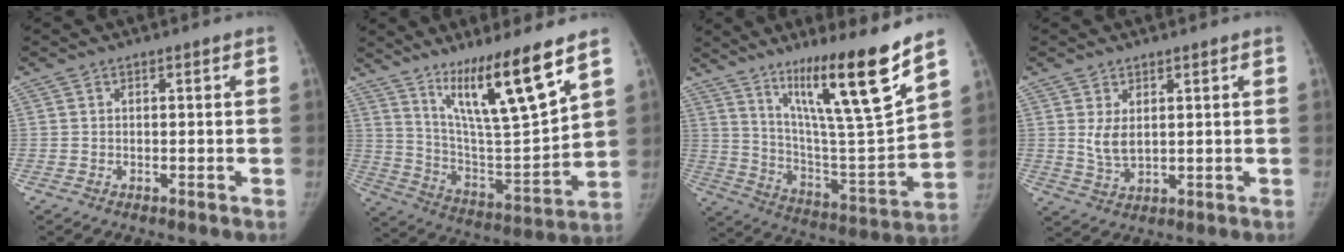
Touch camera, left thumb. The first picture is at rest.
{"total": 18.7, "force": [11.9, 2.2, 14.3], "torque": [-0.219, -0.078, 0.216]}
{"total": 22.3, "force": [14.0, 2.0, 17.2], "torque": [-0.253, -0.077, 0.241]}
{"total": 4.3, "force": [1.3, 2.4, 3.3], "torque": [-0.058, -0.014, 0.035]}